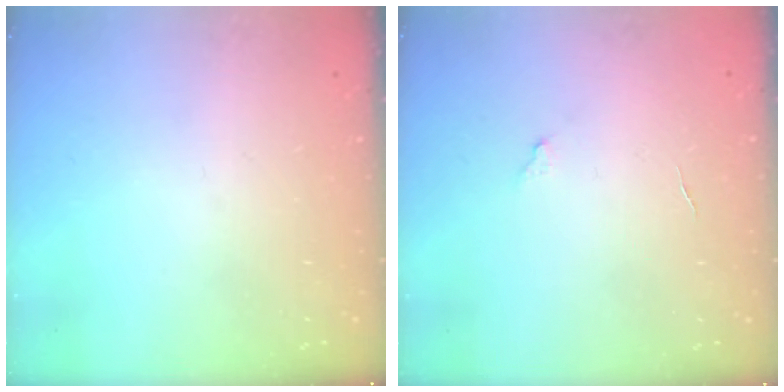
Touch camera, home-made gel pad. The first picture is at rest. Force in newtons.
{"total": 3.0, "press": 3.0, "slide": 0.3}